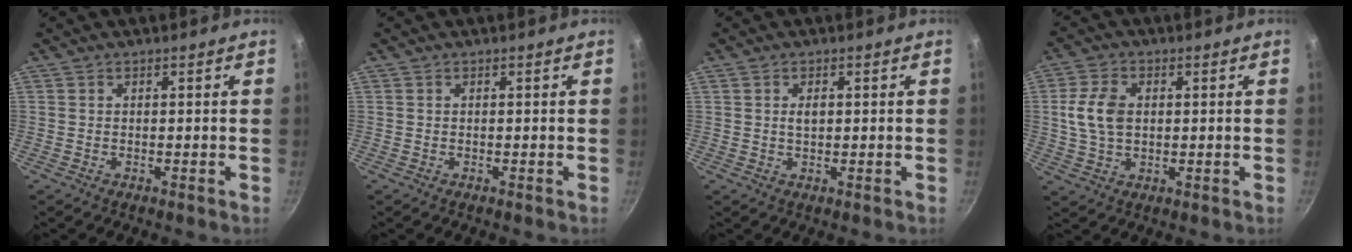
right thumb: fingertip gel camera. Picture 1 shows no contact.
{"total": 0.0}
{"total": 2.0, "force": [0.4, 1.2, 1.6], "torque": [-0.022, 0.001, 0.007]}
{"total": 7.9, "force": [1.0, 5.1, 5.9], "torque": [-0.110, 0.007, 0.018]}